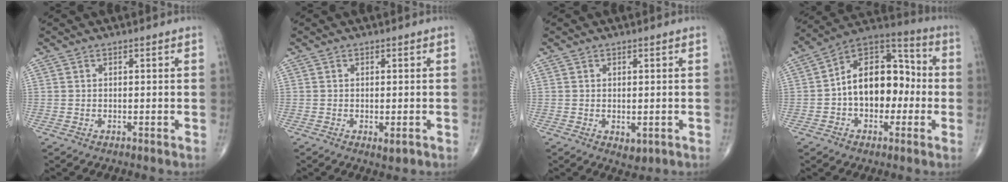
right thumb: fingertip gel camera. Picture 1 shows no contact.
{"total": 1.8, "force": [-0.7, 0.7, 1.5], "torque": [-0.020, -0.003, -0.008]}
{"total": 2.4, "force": [-0.5, 1.4, 1.8], "torque": [-0.017, -0.002, 0.000]}
{"total": 16.2, "force": [-1.4, 10.6, 12.1], "torque": [-0.151, 0.048, -0.033]}